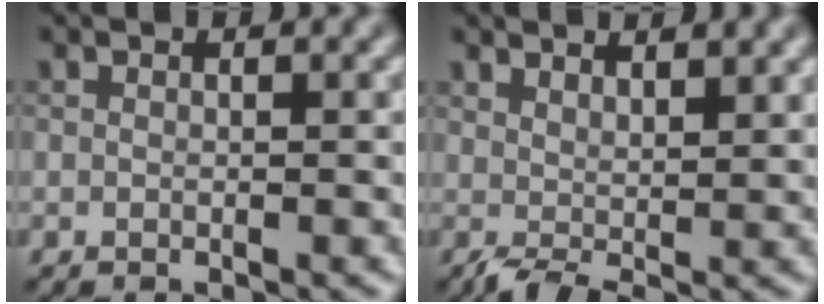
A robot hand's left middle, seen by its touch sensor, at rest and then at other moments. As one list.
[{"total": 2.7, "force": [1.6, 1.0, 1.9], "torque": [-0.031, 0.001, 0.028]}]